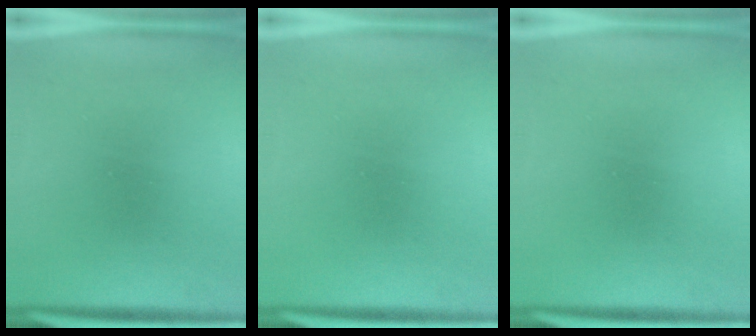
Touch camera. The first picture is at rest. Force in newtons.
{"total": 0.0}
{"total": 0.0}